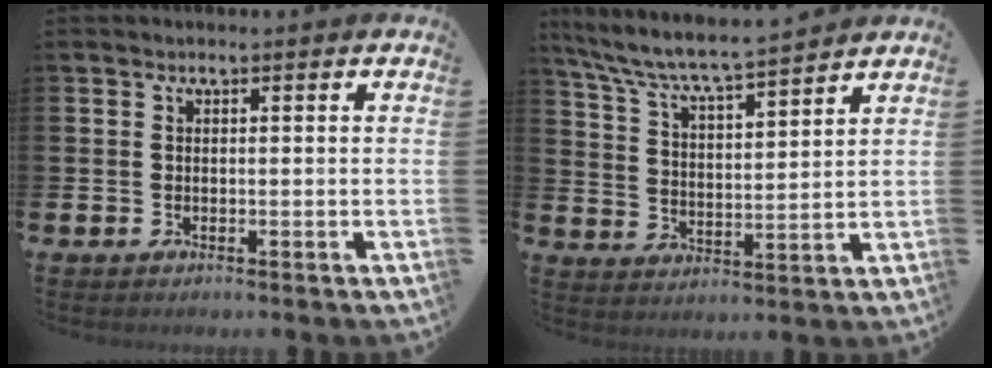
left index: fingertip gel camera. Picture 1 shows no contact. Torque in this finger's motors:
{"motor_torque": [0.93, -1.21, 0.42, 0.21]}